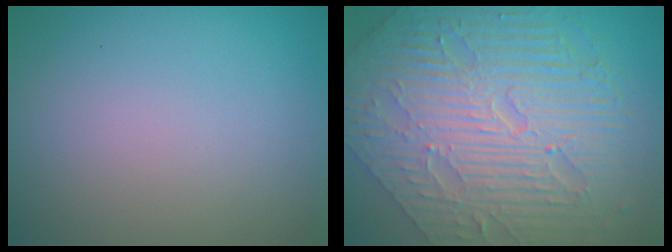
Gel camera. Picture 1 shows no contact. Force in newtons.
{"total": 10.7, "press": 7.2, "slide": 7.9}